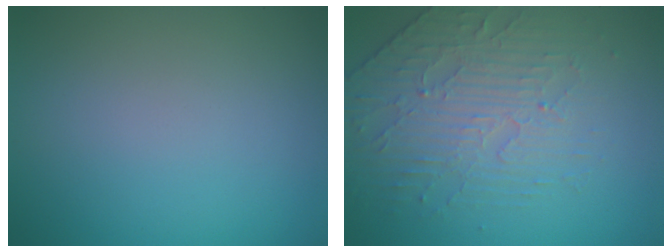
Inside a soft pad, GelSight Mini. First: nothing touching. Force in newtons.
{"total": 4.1, "press": 3.5, "slide": 2.1}